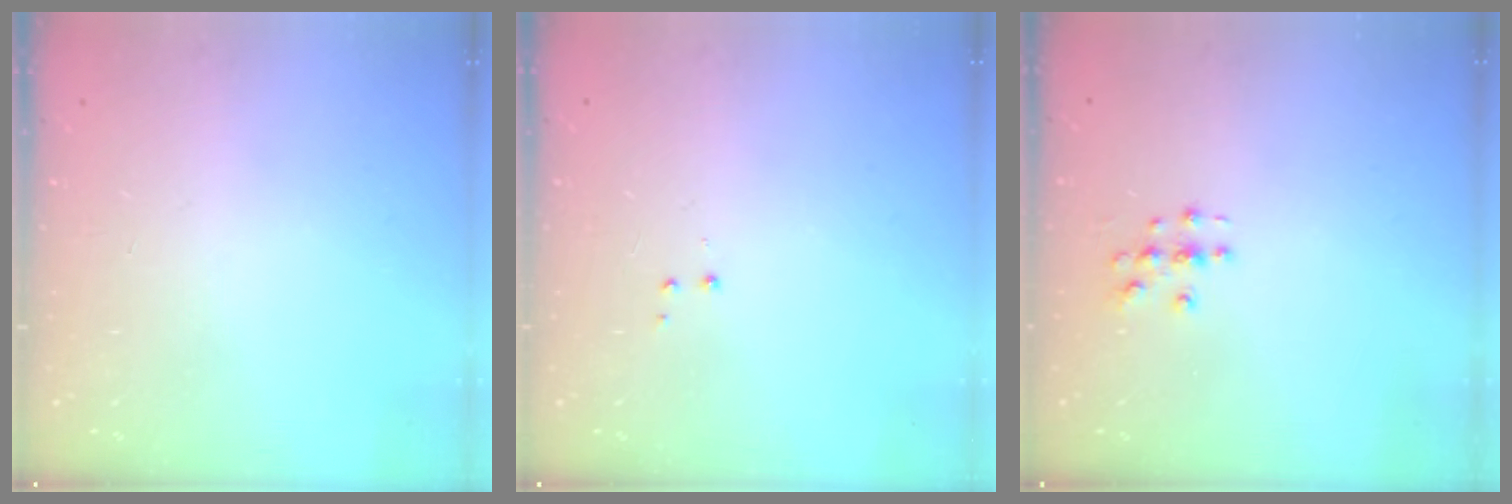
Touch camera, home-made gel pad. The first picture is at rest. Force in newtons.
{"total": 2.8, "press": 2.7, "slide": 0.5}
{"total": 3.0, "press": 3.0, "slide": 0.1}